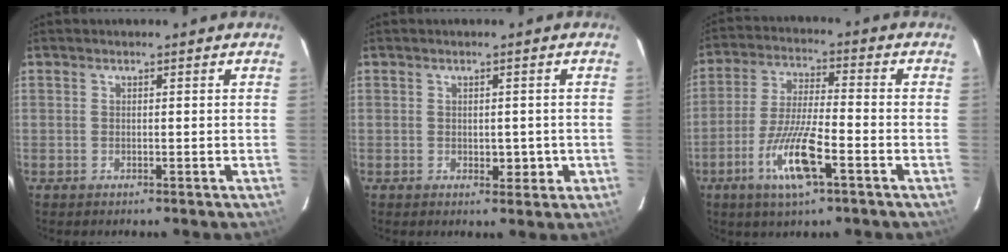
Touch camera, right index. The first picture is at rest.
{"total": 3.0, "force": [-0.6, 1.9, 2.2], "torque": [-0.033, 0.004, 0.001]}
{"total": 11.4, "force": [-5.1, 1.7, 10.0], "torque": [-0.199, -0.013, -0.094]}